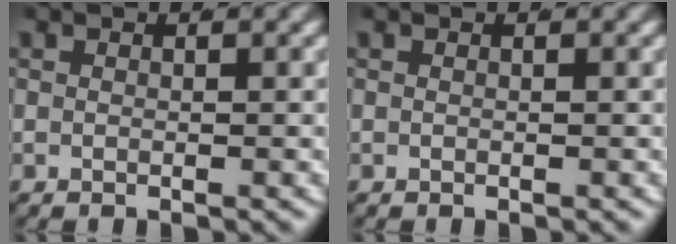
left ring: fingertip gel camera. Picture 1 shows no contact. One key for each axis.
{"total": 0.0}